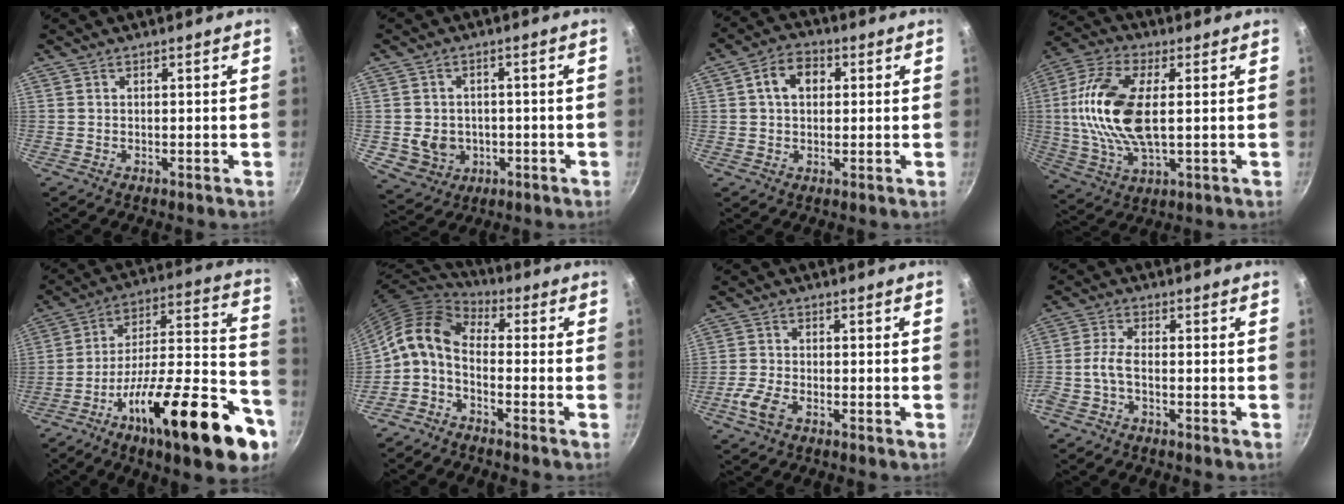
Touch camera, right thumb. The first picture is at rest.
{"total": 7.4, "force": [-1.3, 6.5, 3.2], "torque": [-0.040, 0.013, -0.005]}
{"total": 6.7, "force": [1.4, 4.9, 4.3], "torque": [-0.052, 0.012, 0.014]}
{"total": 16.7, "force": [1.5, 7.8, 14.6], "torque": [-0.297, 0.006, 0.021]}
{"total": 30.6, "force": [-14.8, 9.5, 25.1], "torque": [-0.316, 0.077, -0.240]}
{"total": 9.8, "force": [-0.9, 5.7, 8.0], "torque": [-0.158, 0.036, -0.034]}
{"total": 4.5, "force": [-2.3, 2.0, 3.2], "torque": [-0.075, 0.010, -0.052]}
{"total": 3.6, "force": [-1.7, 1.2, 2.9], "torque": [-0.076, 0.016, -0.043]}